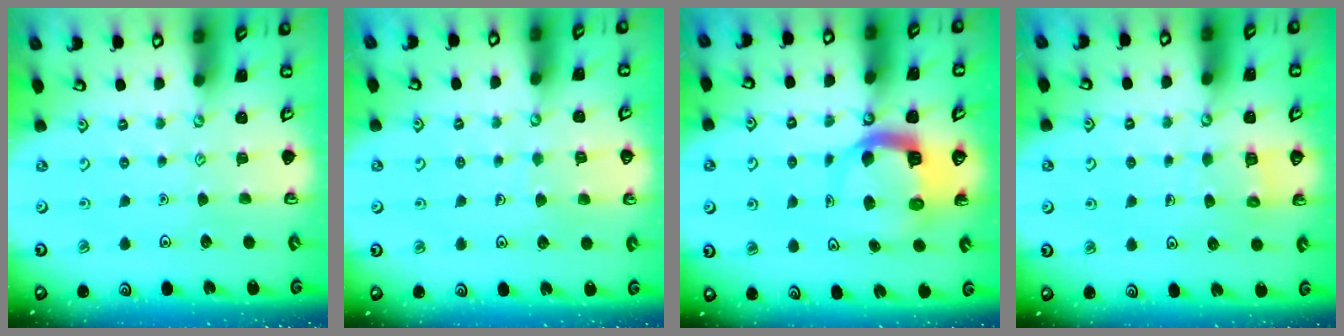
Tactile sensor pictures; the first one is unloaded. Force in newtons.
{"total": 5.1, "press": 5.1, "slide": 0.4}
{"total": 8.0, "press": 7.9, "slide": 1.1}
{"total": 5.6, "press": 5.6, "slide": 0.3}